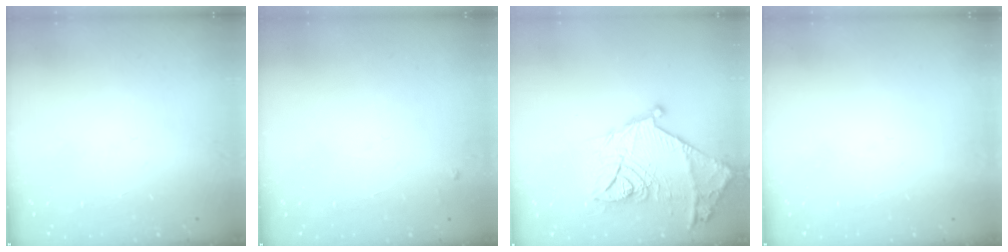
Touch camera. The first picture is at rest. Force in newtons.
{"total": 2.4, "press": 2.4, "slide": 0.4}
{"total": 23.5, "press": 23.5, "slide": 1.5}
{"total": 1.5, "press": 1.5, "slide": 0.1}